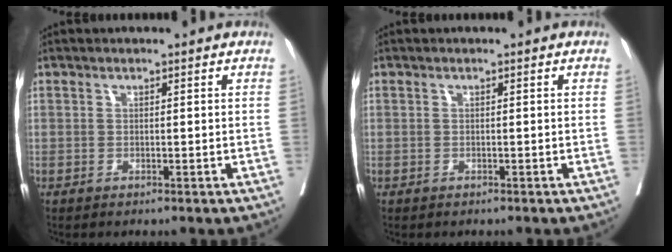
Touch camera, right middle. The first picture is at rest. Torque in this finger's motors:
{"motor_torque": [0.32, -0.59, -0.01, 0.00]}